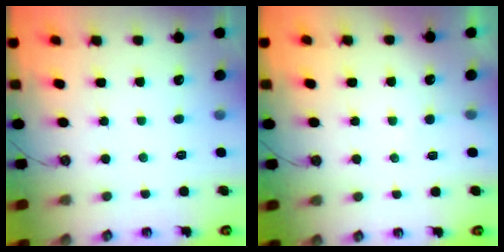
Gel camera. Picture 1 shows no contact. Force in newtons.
{"total": 1.7, "press": 1.7, "slide": 0.2}